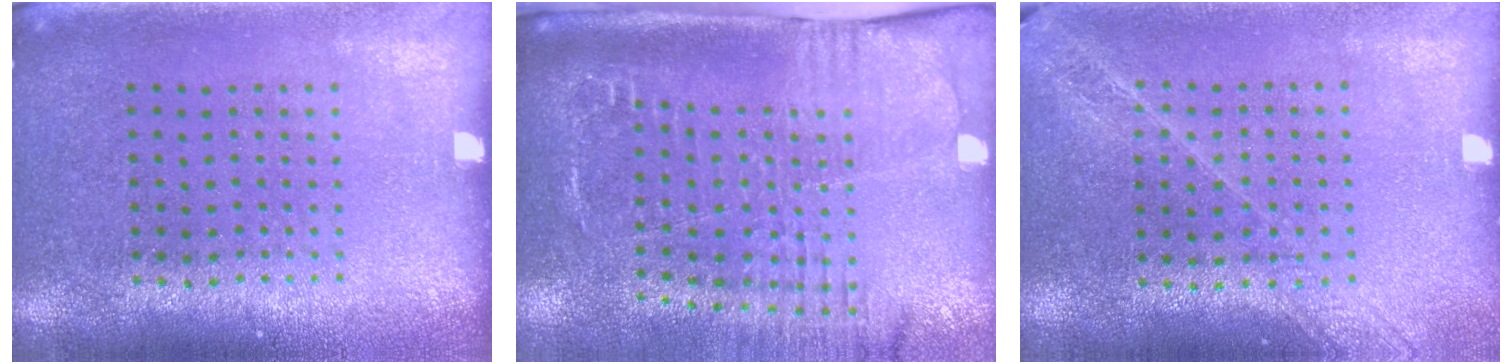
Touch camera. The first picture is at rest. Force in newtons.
{"total": 2.7, "press": 2.1, "slide": 1.6}
{"total": 1.6, "press": 1.5, "slide": 0.6}